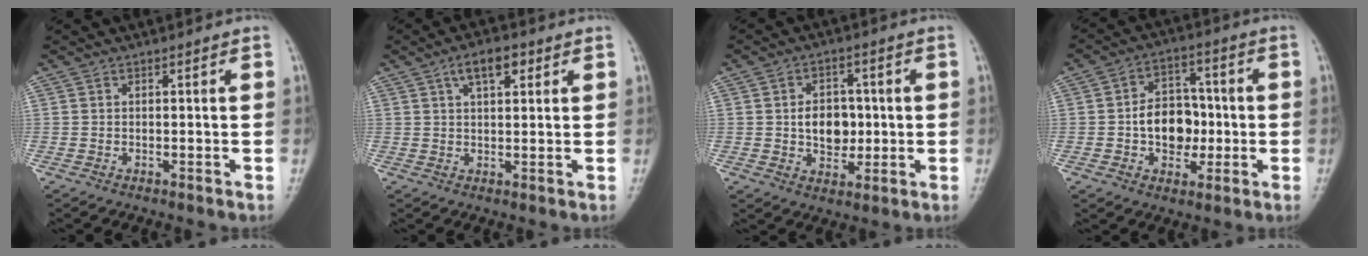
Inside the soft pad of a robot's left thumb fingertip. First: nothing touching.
{"total": 5.7, "force": [2.7, 2.7, 4.3], "torque": [-0.060, 0.001, 0.041]}
{"total": 7.6, "force": [0.1, 5.7, 5.0], "torque": [-0.043, 0.001, 0.002]}
{"total": 10.2, "force": [-1.1, 7.7, 6.6], "torque": [-0.060, 0.022, -0.023]}